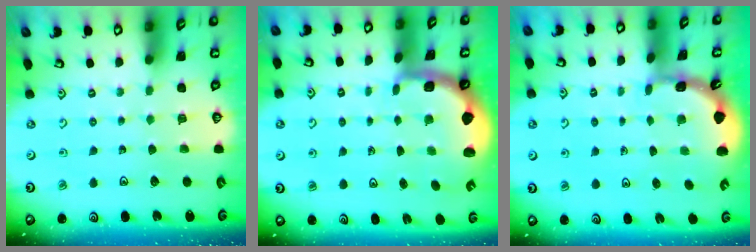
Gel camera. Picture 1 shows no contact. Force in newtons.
{"total": 2.4, "press": 2.0, "slide": 1.2}
{"total": 1.6, "press": 1.6, "slide": 0.3}